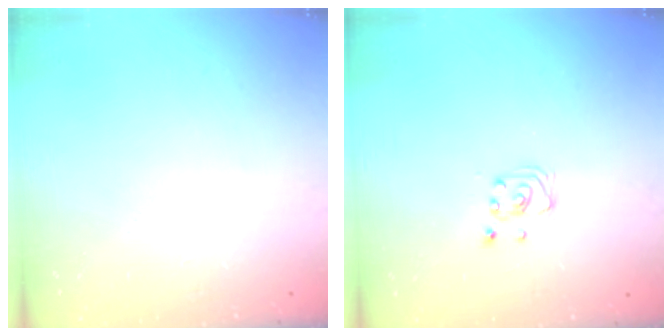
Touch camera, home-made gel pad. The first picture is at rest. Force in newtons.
{"total": 2.3, "press": 2.3, "slide": 0.2}